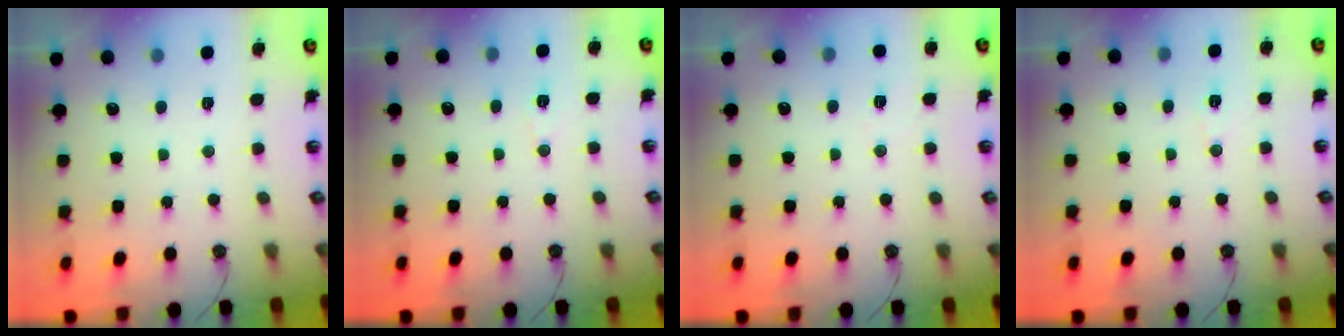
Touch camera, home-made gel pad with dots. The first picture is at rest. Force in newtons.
{"total": 5.9, "press": 3.8, "slide": 4.5}
{"total": 5.6, "press": 4.6, "slide": 3.1}
{"total": 5.9, "press": 3.8, "slide": 4.5}